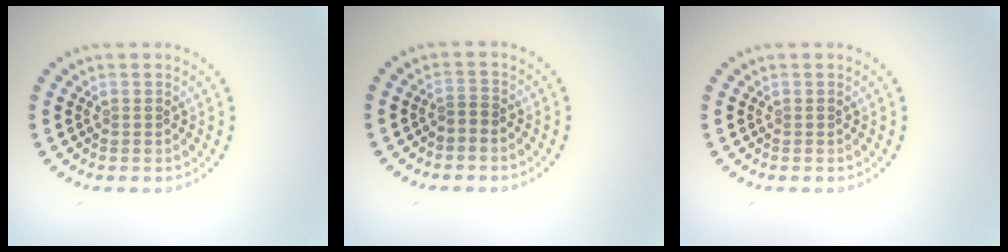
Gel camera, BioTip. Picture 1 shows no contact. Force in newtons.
{"total": 0.8, "press": 0.5, "slide": 0.6}
{"total": 0.0}